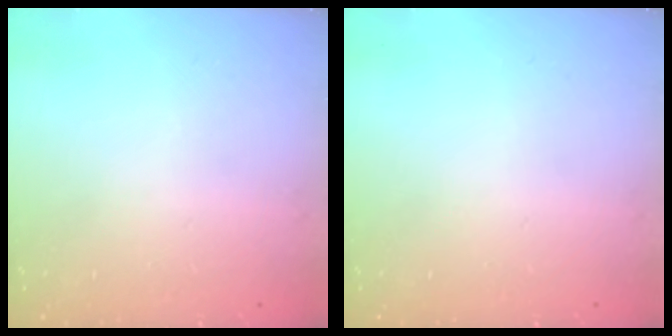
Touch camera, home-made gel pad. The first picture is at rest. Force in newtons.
{"total": 0.0}